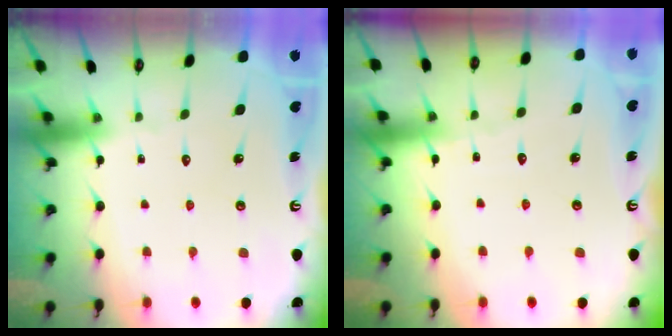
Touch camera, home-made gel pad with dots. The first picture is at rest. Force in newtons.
{"total": 3.1, "press": 3.0, "slide": 0.3}